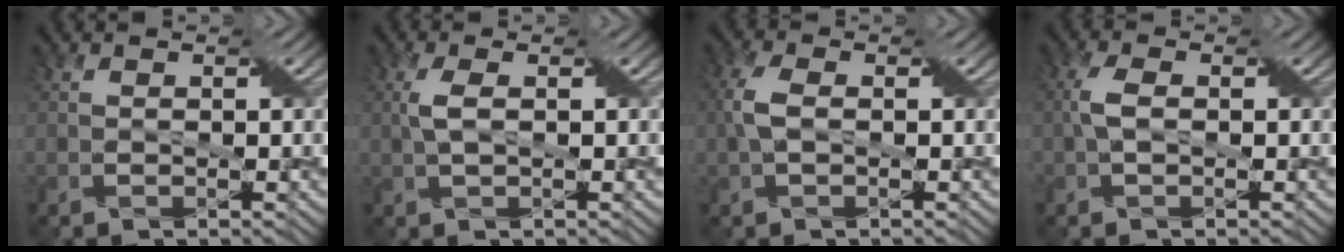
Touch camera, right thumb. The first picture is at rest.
{"total": 2.5, "force": [0.4, 0.7, 2.3], "torque": [-0.059, 0.009, 0.007]}
{"total": 3.3, "force": [0.1, 1.8, 2.7], "torque": [-0.070, 0.010, -0.001]}
{"total": 2.3, "force": [0.2, 1.1, 2.1], "torque": [-0.052, 0.008, 0.001]}